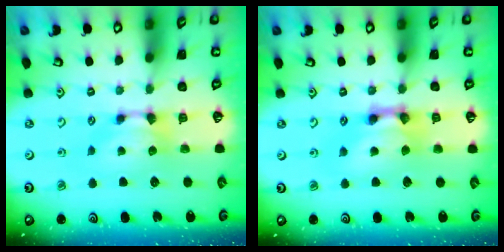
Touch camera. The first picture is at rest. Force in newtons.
{"total": 4.2, "press": 4.2, "slide": 0.3}